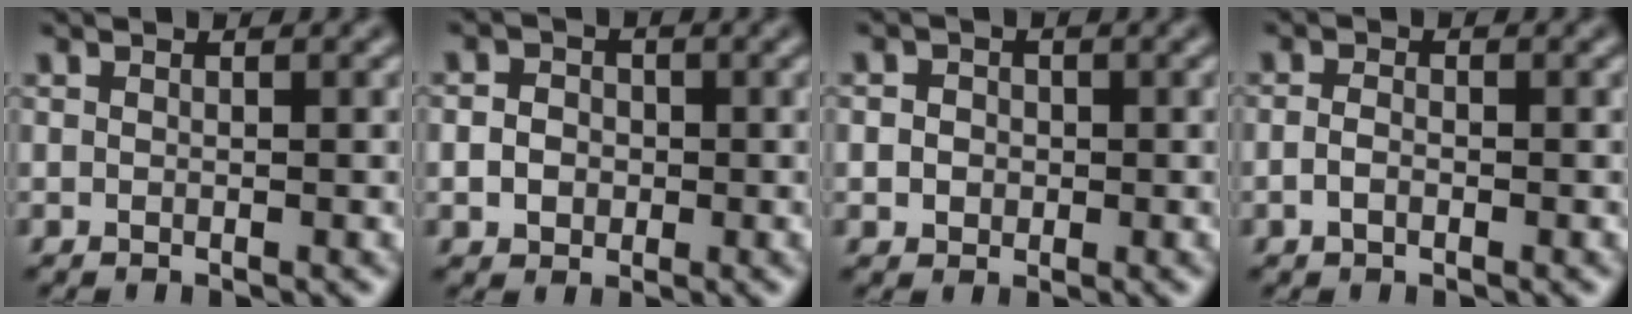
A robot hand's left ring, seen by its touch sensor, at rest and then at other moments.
{"total": 2.5, "force": [-0.3, 2.2, 1.2], "torque": [-0.011, 0.000, -0.013]}
{"total": 2.6, "force": [0.4, 2.3, 1.1], "torque": [-0.002, 0.013, -0.010]}
{"total": 1.3, "force": [-0.5, 0.8, 0.9], "torque": [-0.019, 0.001, -0.013]}